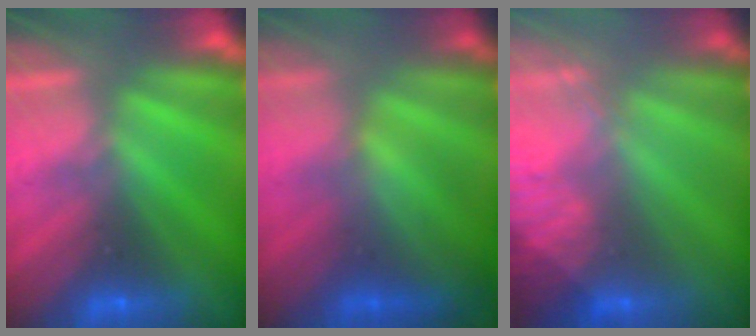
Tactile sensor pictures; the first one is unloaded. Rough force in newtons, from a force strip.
{"total": 3.4}
{"total": 2.9}